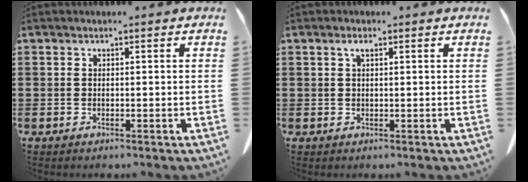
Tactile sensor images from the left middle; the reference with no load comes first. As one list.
[{"total": 1.5, "force": [0.7, 0.4, 1.3], "torque": [-0.027, 0.002, 0.012]}]